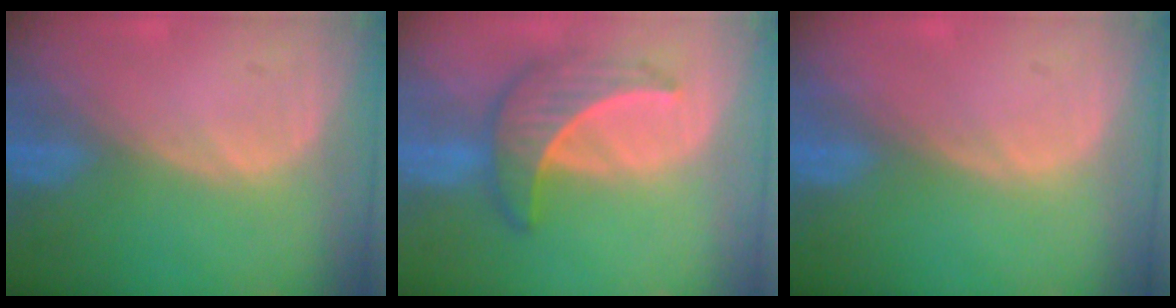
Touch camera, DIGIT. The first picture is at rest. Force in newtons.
{"total": 6.6, "press": 6.5, "slide": 1.0}
{"total": 0.0}